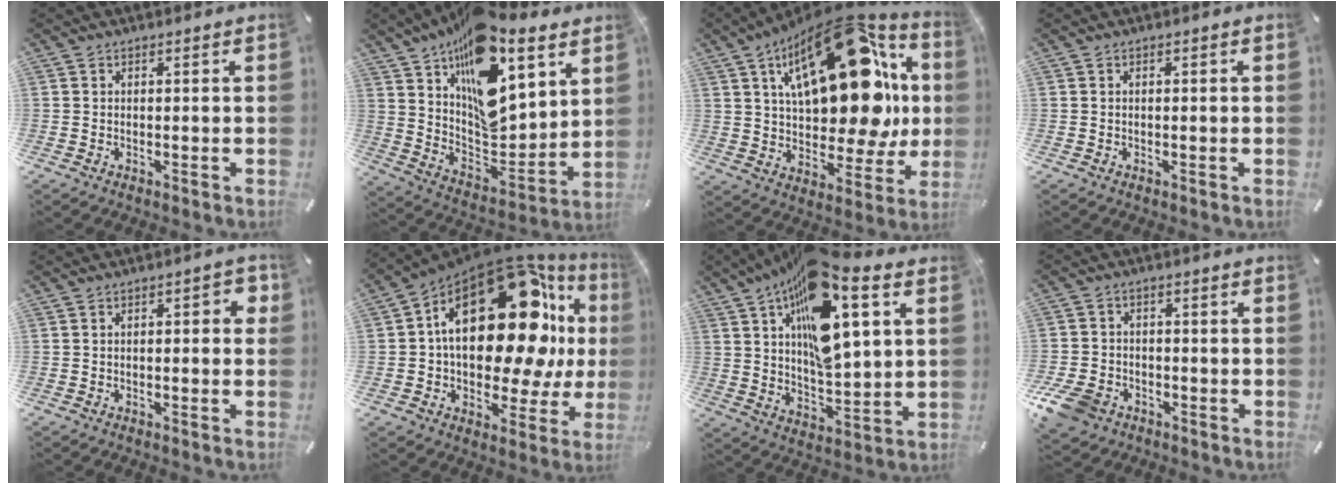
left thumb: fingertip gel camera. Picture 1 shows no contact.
{"total": 20.7, "force": [11.9, 10.8, 13.1], "torque": [-0.198, -0.085, 0.213]}
{"total": 29.8, "force": [10.2, 15.2, 23.6], "torque": [-0.363, -0.057, 0.172]}
{"total": 0.6, "force": [-0.1, 0.1, 0.5], "torque": [-0.010, -0.002, -0.002]}
{"total": 3.6, "force": [-0.6, 1.6, 3.2], "torque": [-0.047, 0.009, -0.013]}
{"total": 30.5, "force": [7.5, 15.5, 25.2], "torque": [-0.396, -0.054, 0.128]}
{"total": 21.5, "force": [9.9, 9.0, 16.8], "torque": [-0.279, -0.042, 0.167]}
{"total": 7.7, "force": [-4.2, 5.5, 3.3], "torque": [-0.077, 0.025, -0.079]}